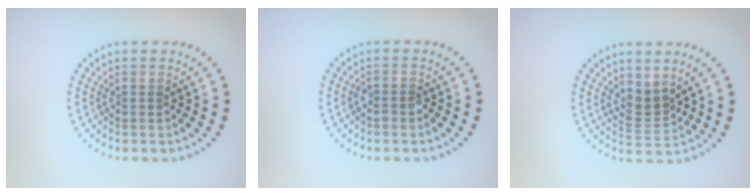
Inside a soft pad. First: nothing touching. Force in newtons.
{"total": 1.0, "press": 1.0, "slide": 0.3}
{"total": 2.3, "press": 1.6, "slide": 1.6}